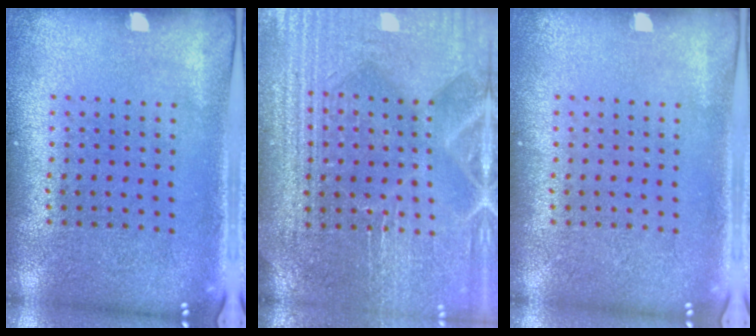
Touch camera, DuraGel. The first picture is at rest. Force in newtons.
{"total": 4.3, "press": 4.0, "slide": 1.6}
{"total": 0.0}